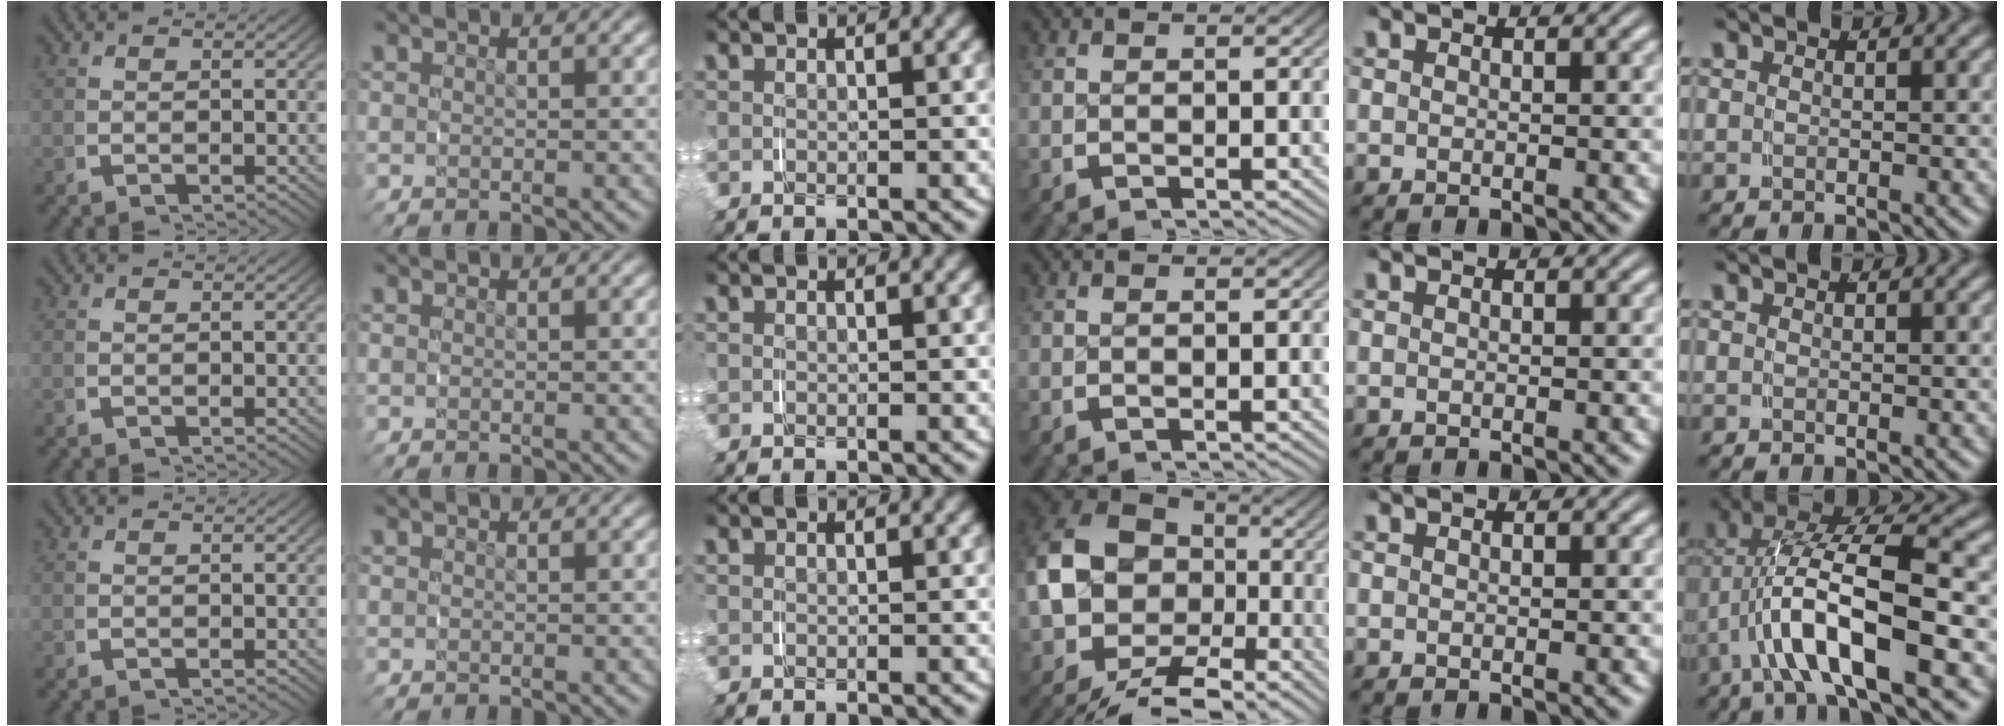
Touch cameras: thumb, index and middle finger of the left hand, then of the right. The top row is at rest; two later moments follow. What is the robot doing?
{"motion": "grasp_and_lifting", "object": "shorts"}